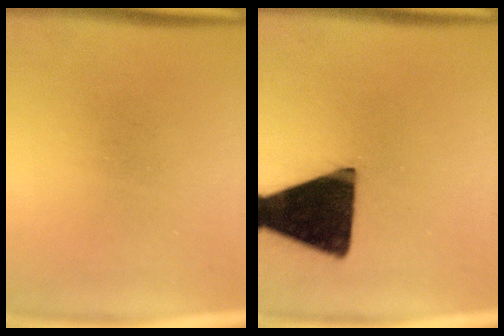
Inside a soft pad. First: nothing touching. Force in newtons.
{"total": 18.3}